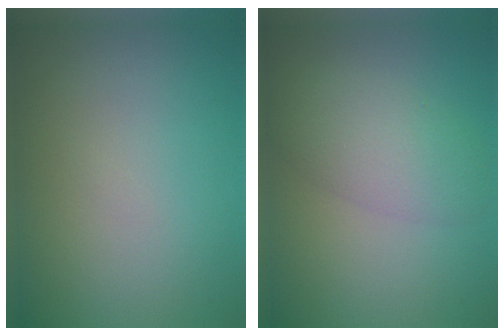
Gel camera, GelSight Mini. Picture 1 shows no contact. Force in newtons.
{"total": 4.4, "press": 4.4, "slide": 0.1}